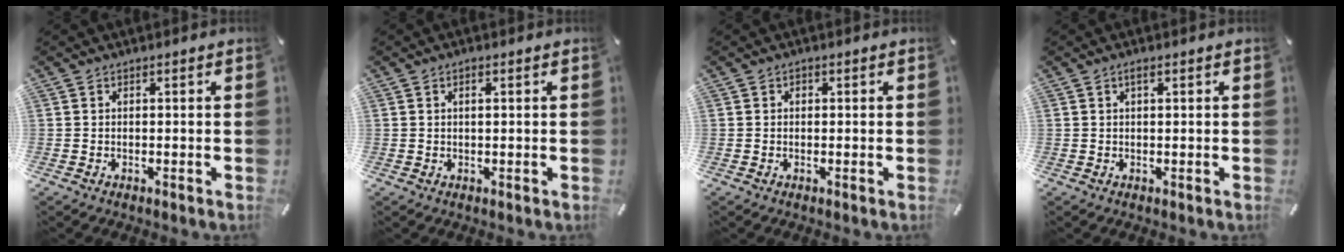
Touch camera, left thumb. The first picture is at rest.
{"total": 1.1, "force": [0.2, 0.1, 1.1], "torque": [-0.022, 0.000, 0.004]}
{"total": 0.6, "force": [0.1, 0.6, 0.2], "torque": [0.002, 0.002, -0.001]}
{"total": 1.3, "force": [0.5, 0.3, 1.1], "torque": [-0.024, 0.002, 0.008]}